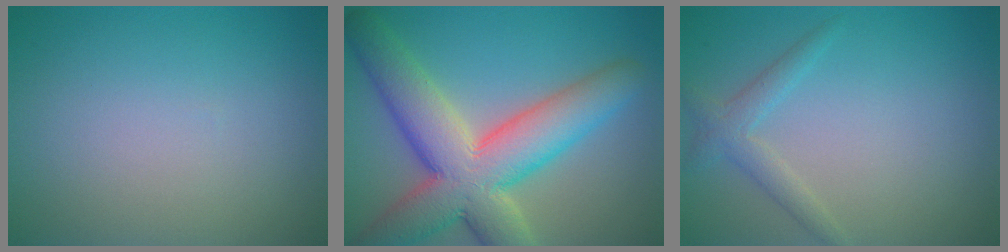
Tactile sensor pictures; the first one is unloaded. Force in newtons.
{"total": 10.9, "press": 10.9, "slide": 0.6}
{"total": 2.0, "press": 2.0, "slide": 0.1}